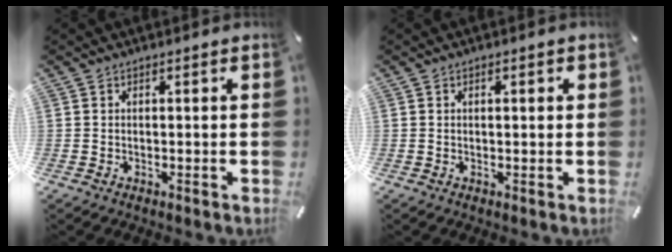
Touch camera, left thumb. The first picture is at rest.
{"total": 1.3, "force": [0.3, 0.6, 1.1], "torque": [-0.014, 0.001, 0.001]}